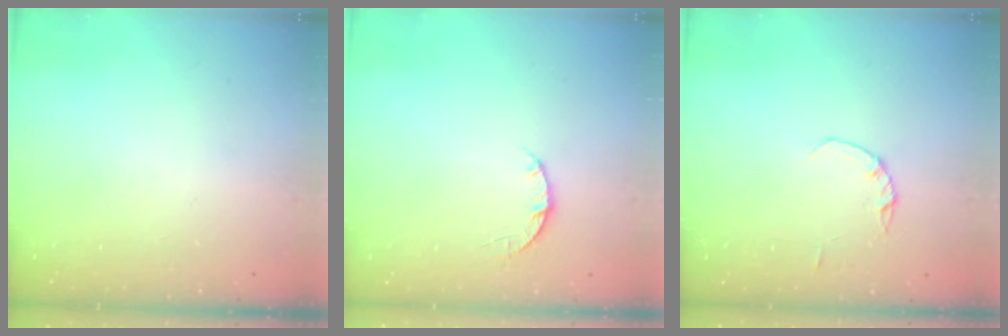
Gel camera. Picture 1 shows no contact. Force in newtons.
{"total": 3.5, "press": 3.4, "slide": 0.4}
{"total": 1.4, "press": 1.3, "slide": 0.3}